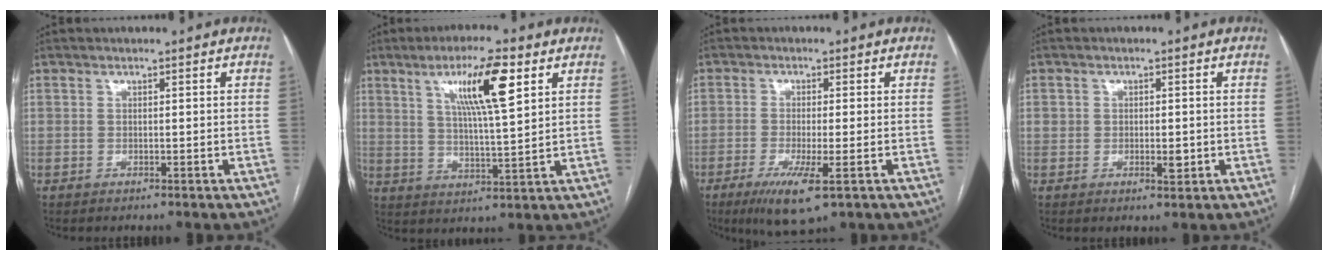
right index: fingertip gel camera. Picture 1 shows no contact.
{"total": 10.8, "force": [5.0, 0.8, 9.6], "torque": [-0.168, 0.005, 0.084]}
{"total": 7.3, "force": [-3.5, 0.8, 6.3], "torque": [-0.118, -0.021, -0.056]}
{"total": 2.8, "force": [-0.2, 1.8, 2.2], "torque": [-0.030, 0.003, 0.003]}